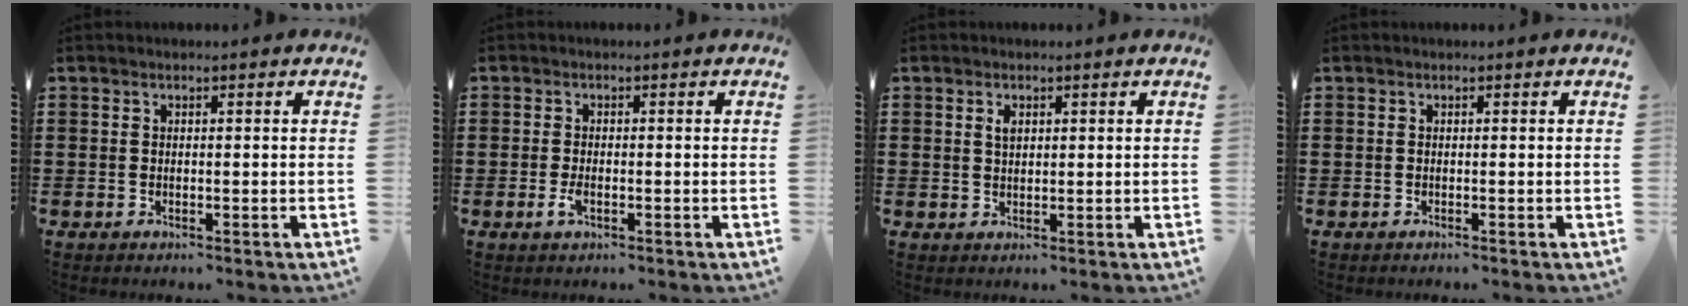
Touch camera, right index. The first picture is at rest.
{"total": 2.0, "force": [-0.8, 0.7, 1.7], "torque": [-0.040, -0.006, -0.016]}
{"total": 1.6, "force": [0.7, 0.8, 1.2], "torque": [-0.026, 0.004, 0.012]}
{"total": 0.0}